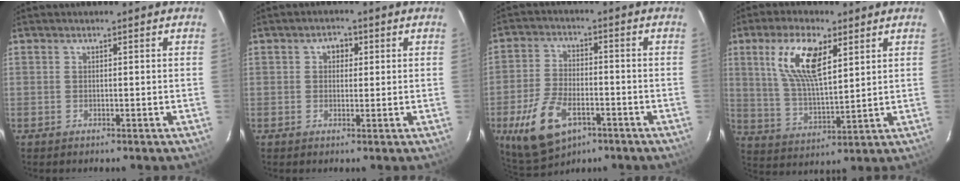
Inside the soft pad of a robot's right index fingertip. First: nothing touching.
{"total": 2.6, "force": [0.6, 2.2, 1.3], "torque": [-0.015, 0.012, 0.009]}
{"total": 12.5, "force": [-5.9, 6.7, 8.8], "torque": [-0.196, -0.013, -0.099]}
{"total": 12.2, "force": [5.4, 4.6, 10.0], "torque": [-0.196, 0.011, 0.108]}